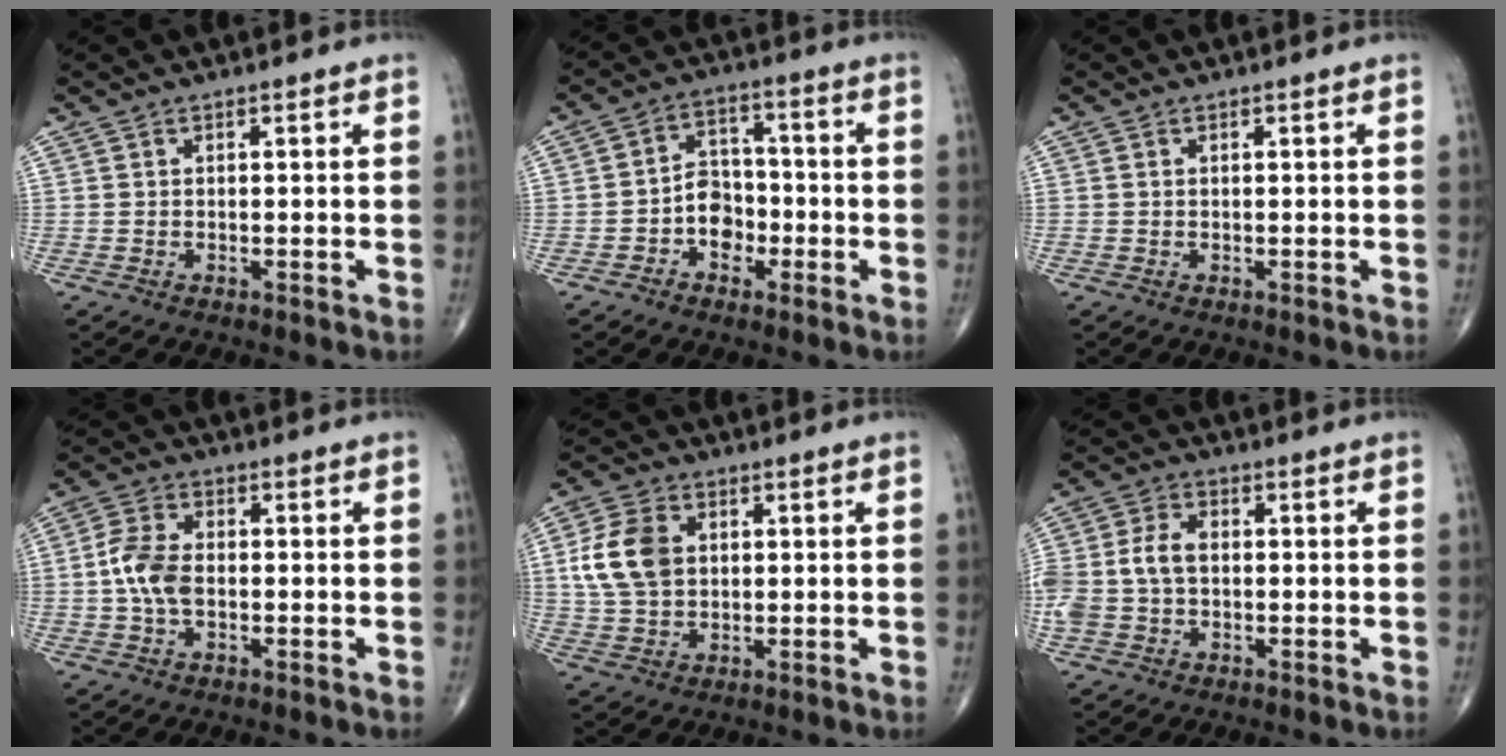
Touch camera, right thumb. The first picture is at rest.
{"total": 6.9, "force": [-2.3, 5.3, 3.7], "torque": [-0.026, 0.030, -0.049]}
{"total": 0.0}
{"total": 7.0, "force": [-0.6, 4.3, 5.6], "torque": [-0.120, 0.013, -0.017]}
{"total": 10.2, "force": [1.8, 7.3, 7.0], "torque": [-0.130, 0.003, 0.036]}
{"total": 8.0, "force": [-0.2, 5.5, 5.8], "torque": [-0.131, 0.024, -0.003]}